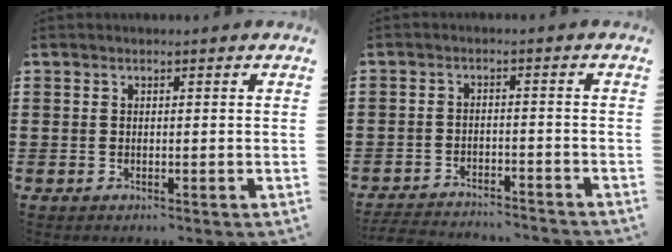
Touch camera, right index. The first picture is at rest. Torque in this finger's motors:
{"motor_torque": [-2.14, 0.00, -1.05, -0.20]}